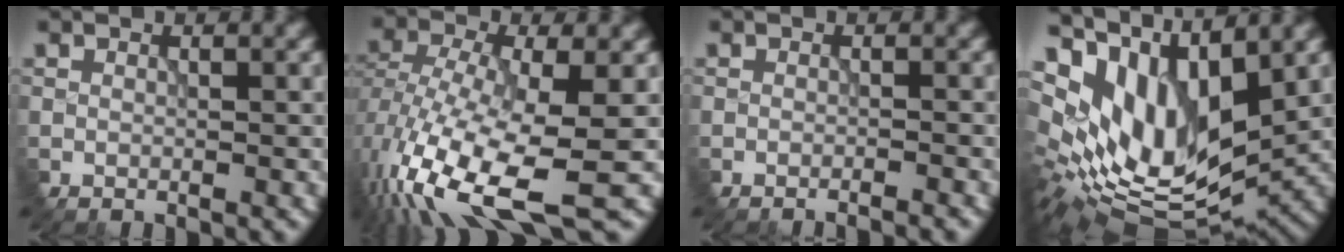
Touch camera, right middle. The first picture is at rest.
{"total": 12.4, "force": [-4.9, 4.3, 10.6], "torque": [-0.218, -0.013, -0.078]}
{"total": 2.2, "force": [-2.0, 0.1, 0.8], "torque": [-0.006, 0.010, -0.032]}
{"total": 12.2, "force": [5.0, 5.6, 9.7], "torque": [-0.199, 0.001, 0.103]}